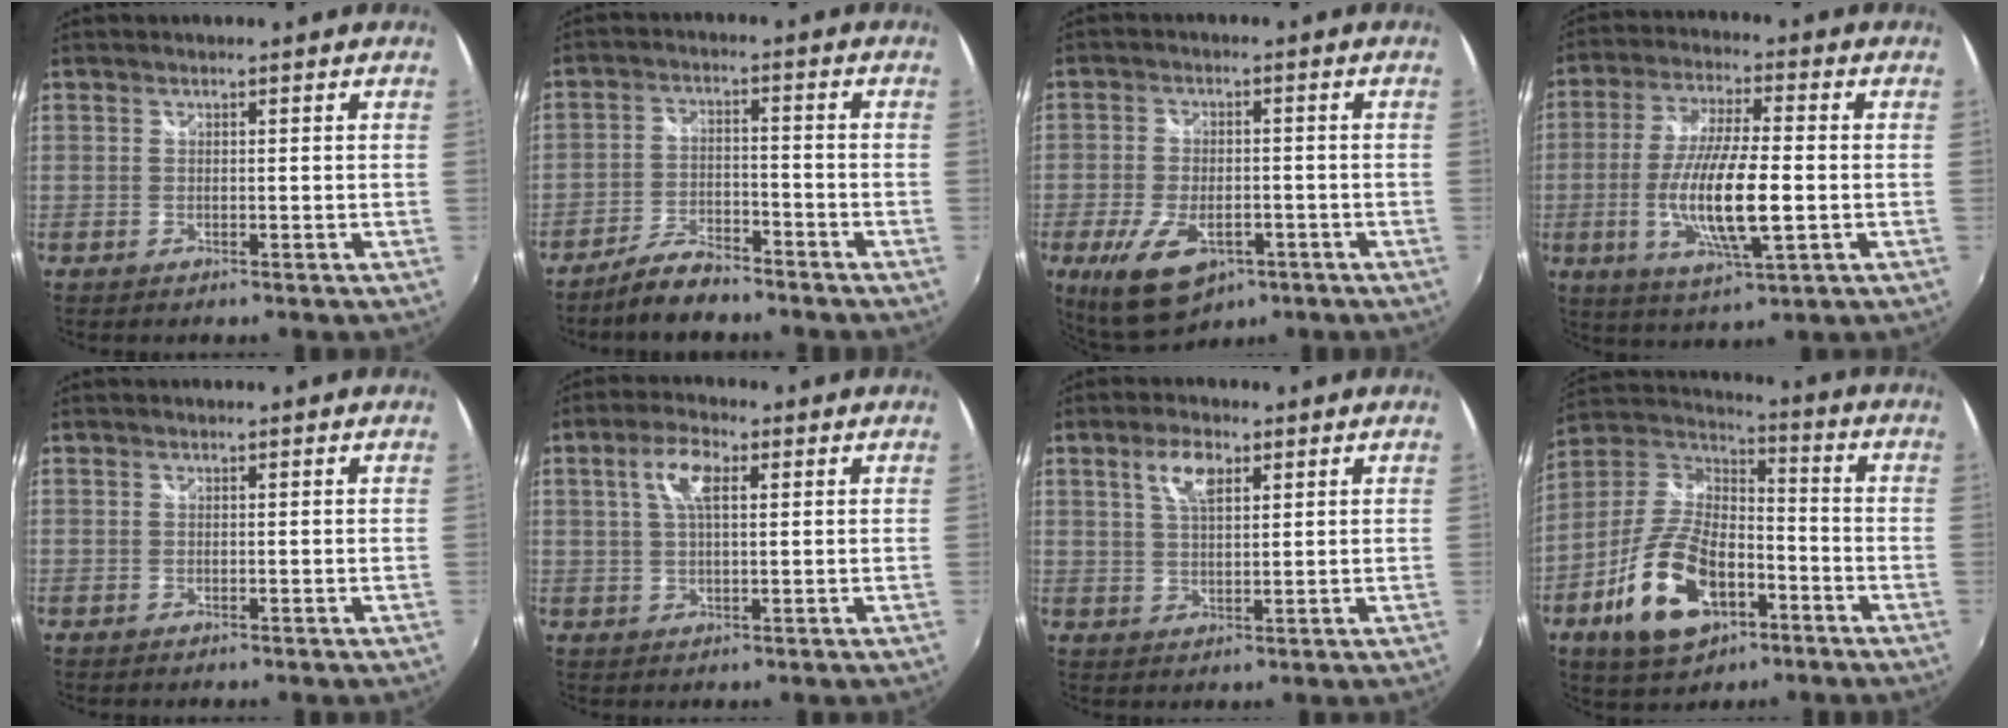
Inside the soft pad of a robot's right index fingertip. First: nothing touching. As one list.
[{"total": 7.0, "force": [-6.0, 2.0, 3.2], "torque": [-0.081, 0.001, -0.107]}, {"total": 12.4, "force": [-6.0, 6.7, 8.6], "torque": [-0.188, -0.028, -0.094]}, {"total": 13.7, "force": [-2.5, 2.8, 13.2], "torque": [-0.259, -0.014, -0.045]}, {"total": 0.0}, {"total": 6.0, "force": [2.0, 2.3, 5.2], "torque": [-0.097, 0.012, 0.036]}, {"total": 5.5, "force": [2.7, 2.3, 4.2], "torque": [-0.076, 0.008, 0.051]}, {"total": 18.5, "force": [-7.6, 10.3, 13.4], "torque": [-0.289, -0.003, -0.127]}]